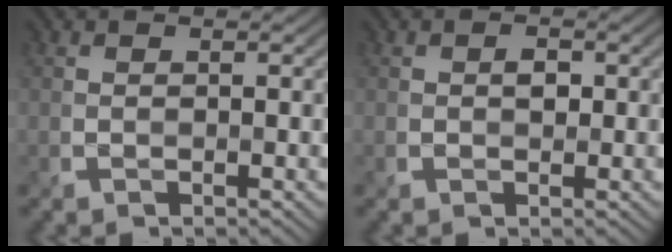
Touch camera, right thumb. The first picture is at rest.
{"total": 1.3, "force": [0.1, 0.9, 0.9], "torque": [-0.017, -0.004, 0.001]}